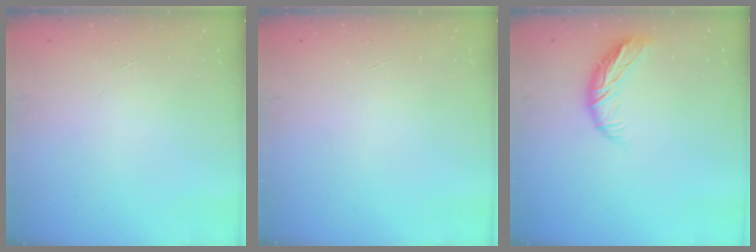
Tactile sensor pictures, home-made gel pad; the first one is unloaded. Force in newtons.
{"total": 0.0}
{"total": 9.1, "press": 8.8, "slide": 2.0}